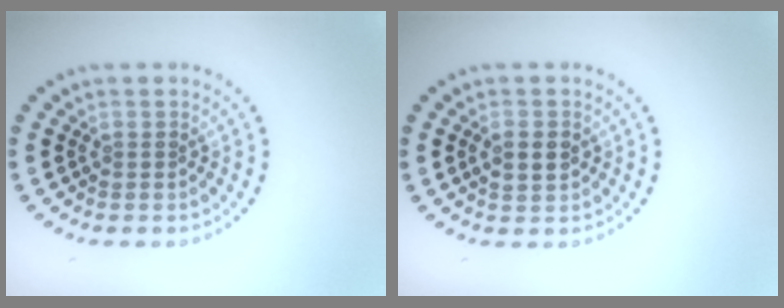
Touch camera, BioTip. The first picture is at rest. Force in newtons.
{"total": 1.7, "press": 1.7, "slide": 0.1}